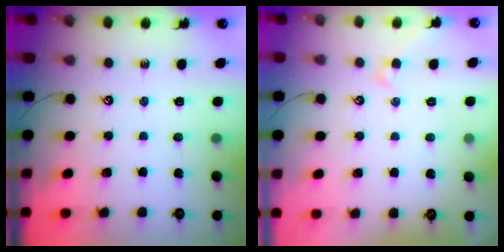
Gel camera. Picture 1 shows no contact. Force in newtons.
{"total": 1.1, "press": 1.0, "slide": 0.4}